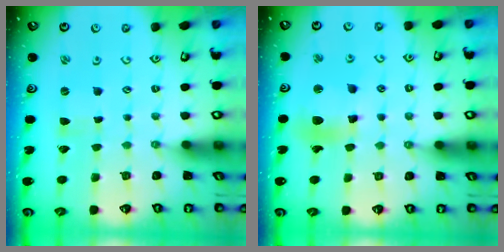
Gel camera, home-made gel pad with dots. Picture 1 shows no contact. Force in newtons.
{"total": 11.1, "press": 11.0, "slide": 1.4}